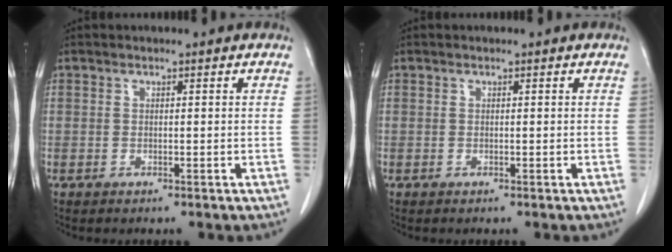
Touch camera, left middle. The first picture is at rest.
{"total": 0.0}